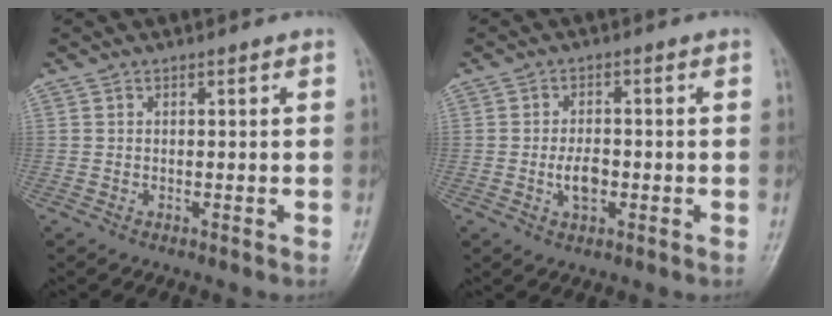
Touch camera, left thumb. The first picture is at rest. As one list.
[{"total": 4.3, "force": [-1.1, 2.5, 3.3], "torque": [-0.045, 0.005, -0.018]}]